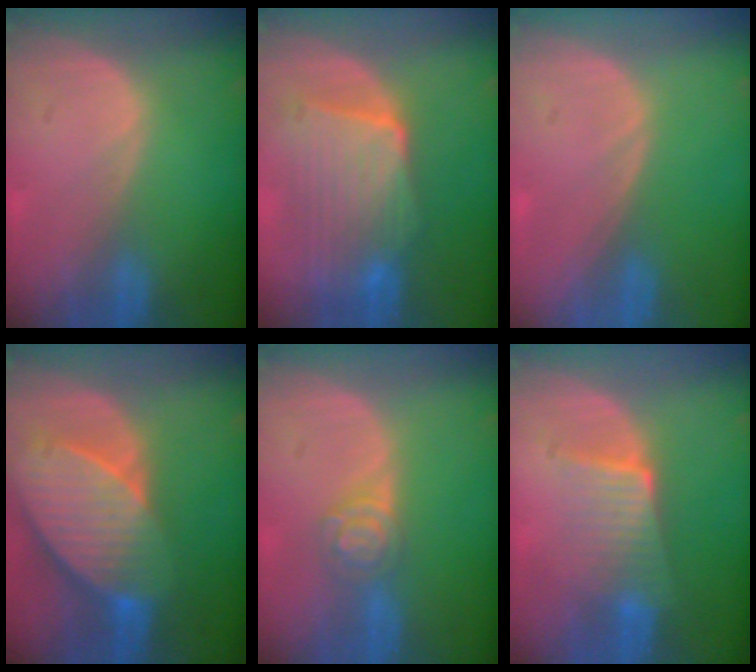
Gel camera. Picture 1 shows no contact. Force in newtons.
{"total": 9.2, "press": 8.7, "slide": 3.0}
{"total": 0.0}
{"total": 10.7, "press": 9.4, "slide": 5.1}
{"total": 4.4, "press": 3.9, "slide": 1.9}
{"total": 6.5, "press": 5.6, "slide": 3.2}